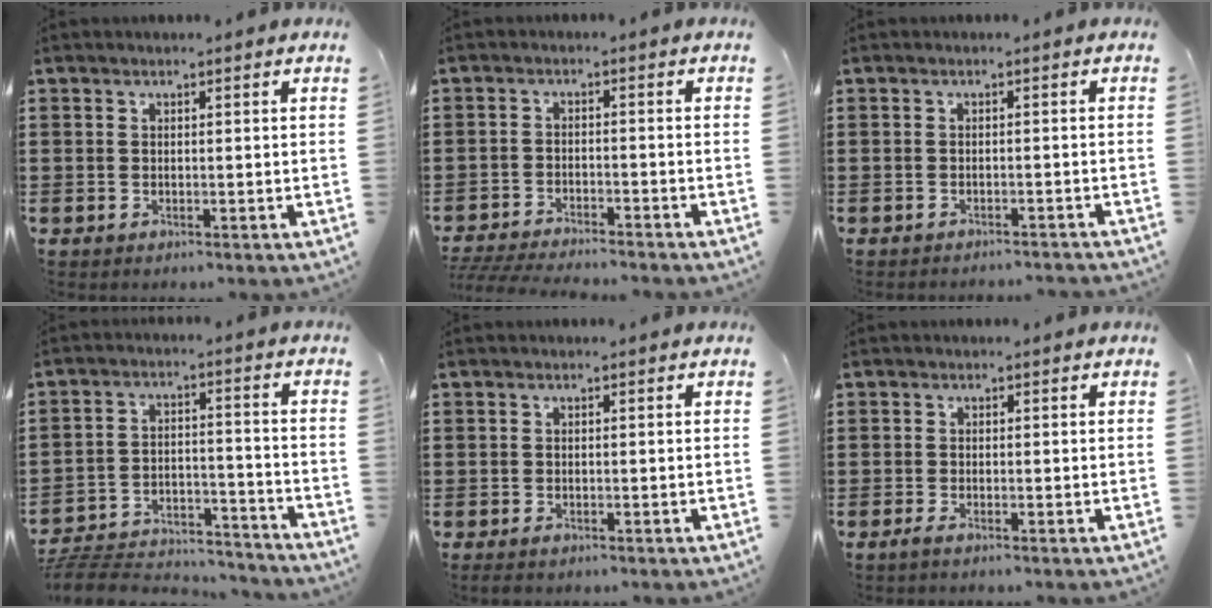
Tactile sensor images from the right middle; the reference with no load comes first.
{"total": 4.0, "force": [-3.9, -0.1, 0.8], "torque": [-0.022, -0.008, -0.082]}
{"total": 1.2, "force": [-1.1, -0.2, 0.2], "torque": [-0.007, 0.000, -0.022]}
{"total": 6.9, "force": [-6.6, 1.2, 1.5], "torque": [-0.031, 0.009, -0.132]}
{"total": 0.6, "force": [-0.5, 0.2, 0.3], "torque": [-0.007, -0.004, -0.008]}
{"total": 0.8, "force": [-0.6, 0.0, 0.5], "torque": [-0.012, -0.005, -0.011]}